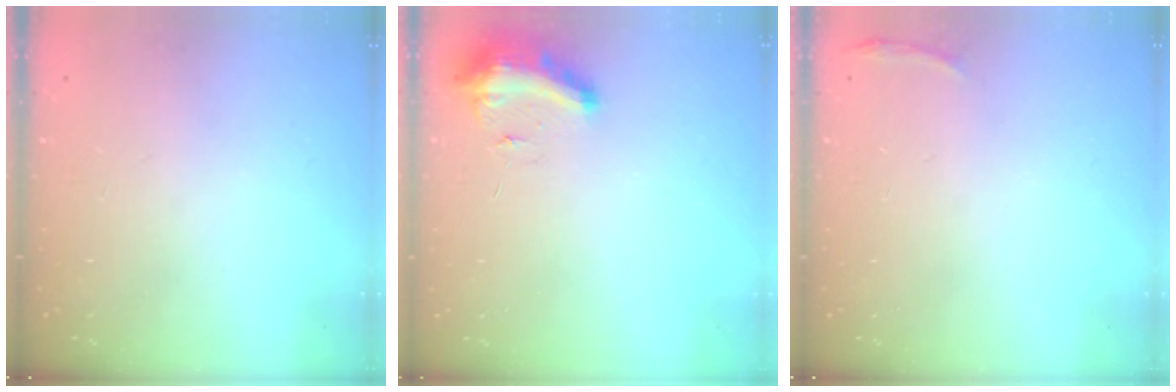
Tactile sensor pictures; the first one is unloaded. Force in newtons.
{"total": 9.1, "press": 9.1, "slide": 1.0}
{"total": 3.0, "press": 1.9, "slide": 2.3}